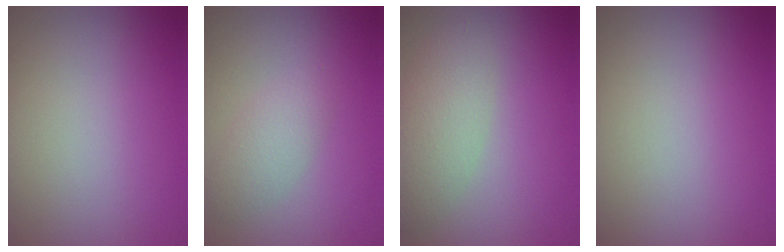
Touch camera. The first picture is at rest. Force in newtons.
{"total": 2.1, "press": 2.1, "slide": 0.1}
{"total": 3.8, "press": 3.8, "slide": 0.3}
{"total": 0.0}